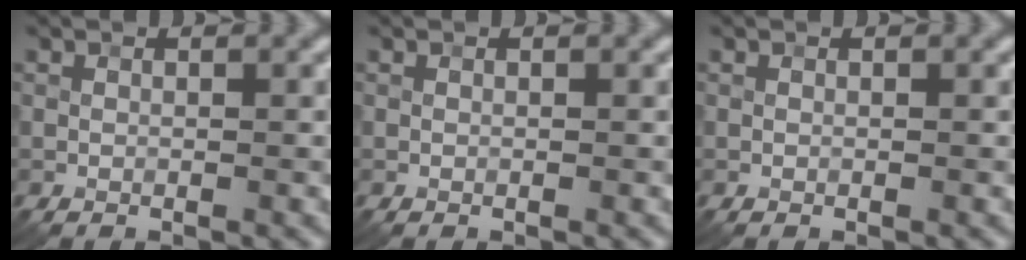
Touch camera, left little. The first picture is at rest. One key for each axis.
{"total": 0.0}
{"total": 0.0}